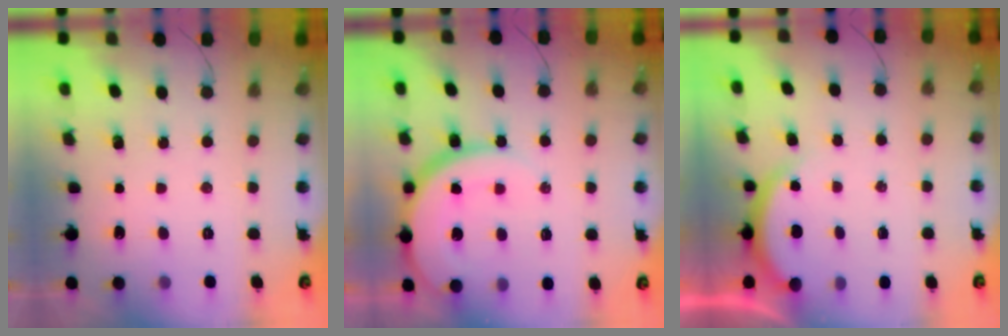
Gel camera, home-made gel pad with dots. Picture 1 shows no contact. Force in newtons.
{"total": 13.7, "press": 13.7, "slide": 1.4}
{"total": 3.6, "press": 3.5, "slide": 0.7}